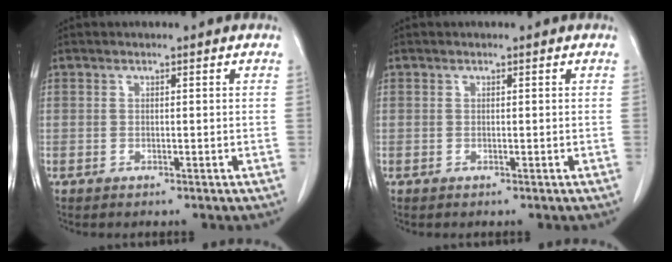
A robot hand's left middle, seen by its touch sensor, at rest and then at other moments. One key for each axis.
{"total": 0.0}